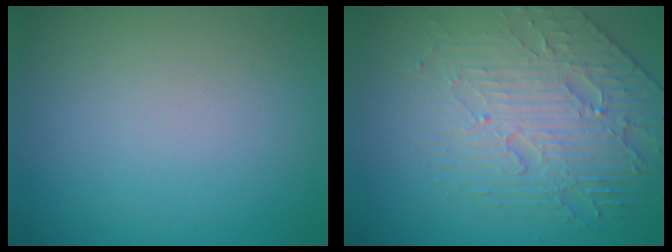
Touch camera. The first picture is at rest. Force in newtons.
{"total": 6.0, "press": 4.9, "slide": 3.5}